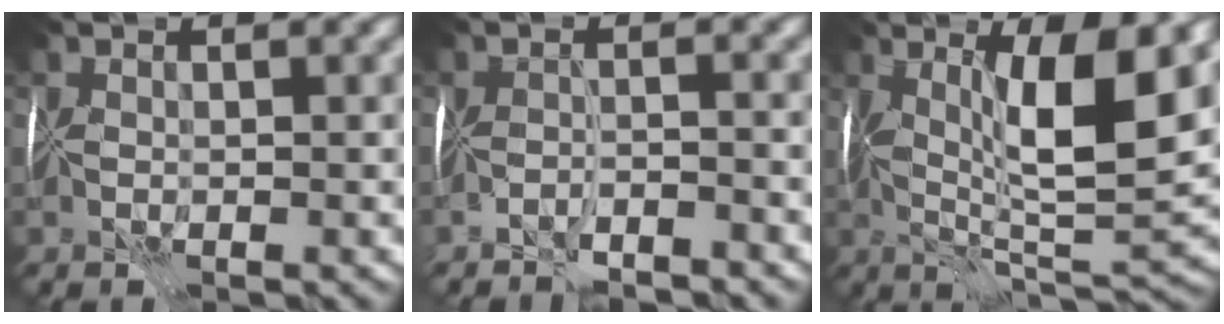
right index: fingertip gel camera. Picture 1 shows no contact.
{"total": 2.4, "force": [-2.3, 0.1, 0.7], "torque": [-0.008, 0.000, -0.042]}
{"total": 10.9, "force": [2.3, 2.9, 10.3], "torque": [-0.167, -0.002, 0.042]}